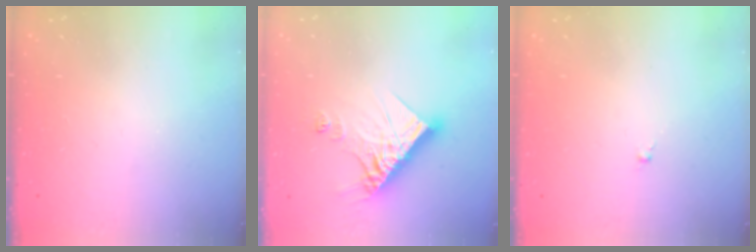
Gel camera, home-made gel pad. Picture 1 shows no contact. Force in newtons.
{"total": 14.4, "press": 14.3, "slide": 1.5}
{"total": 0.0}